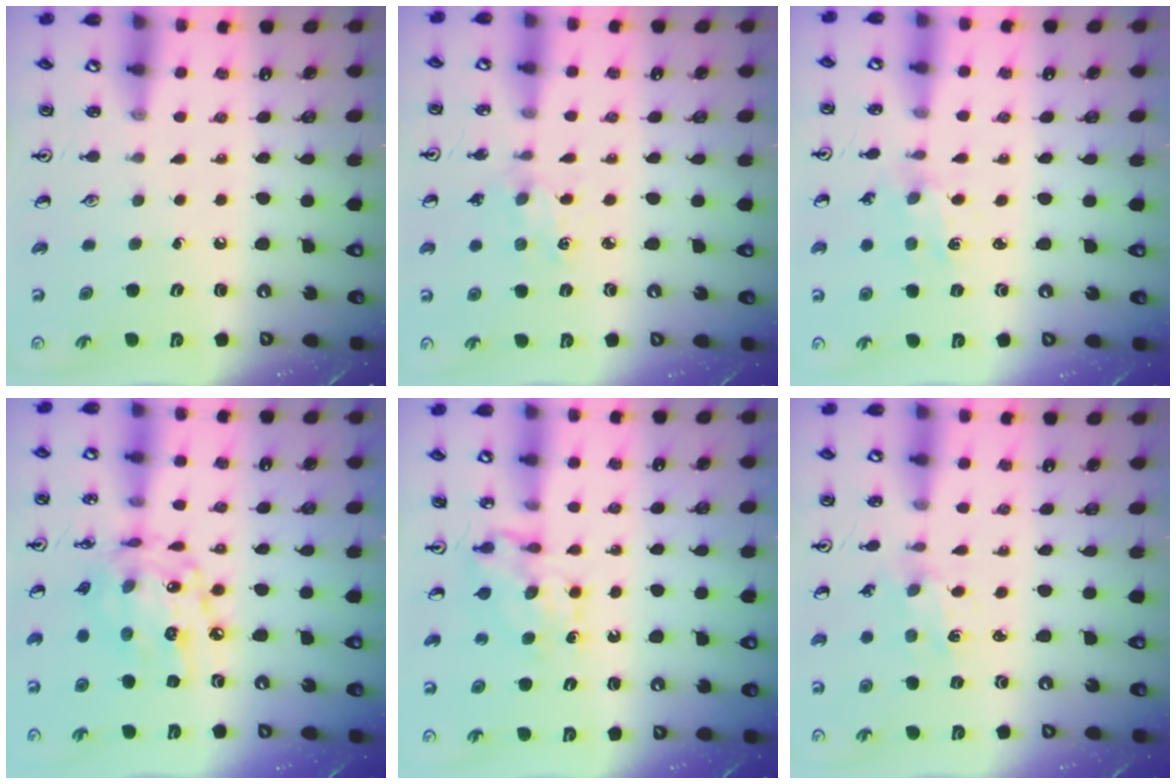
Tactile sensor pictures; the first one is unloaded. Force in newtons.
{"total": 2.5, "press": 2.5, "slide": 0.5}
{"total": 1.5, "press": 1.5, "slide": 0.3}
{"total": 16.4, "press": 16.4, "slide": 1.1}
{"total": 7.0, "press": 7.0, "slide": 0.5}
{"total": 1.5, "press": 1.5, "slide": 0.3}